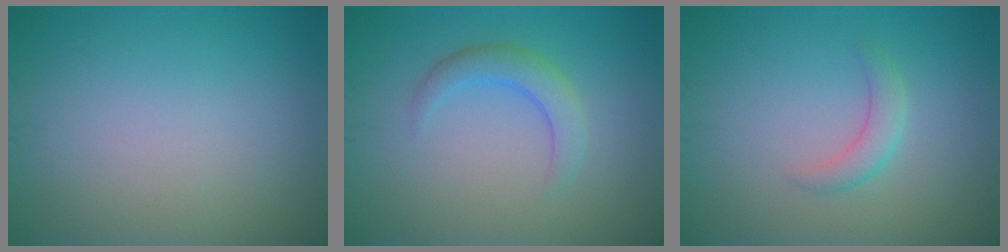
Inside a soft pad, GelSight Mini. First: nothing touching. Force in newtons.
{"total": 2.4, "press": 2.4, "slide": 0.0}
{"total": 1.8, "press": 1.8, "slide": 0.0}